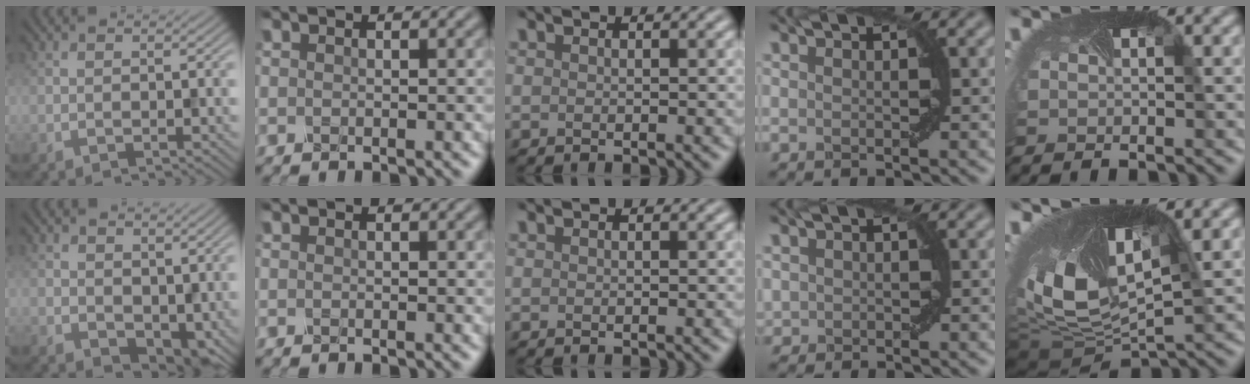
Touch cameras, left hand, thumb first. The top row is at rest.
{"thumb": {"total": 5.3, "force": [1.2, 3.6, 3.7], "torque": [-0.068, -0.020, 0.031]}, "ring": {"total": 0.7, "force": [0.2, 0.7, 0.2], "torque": [-0.002, 0.003, 0.005]}, "little": {"total": 12.5, "force": [0.4, 6.3, 10.8], "torque": [-0.219, -0.026, 0.027]}}